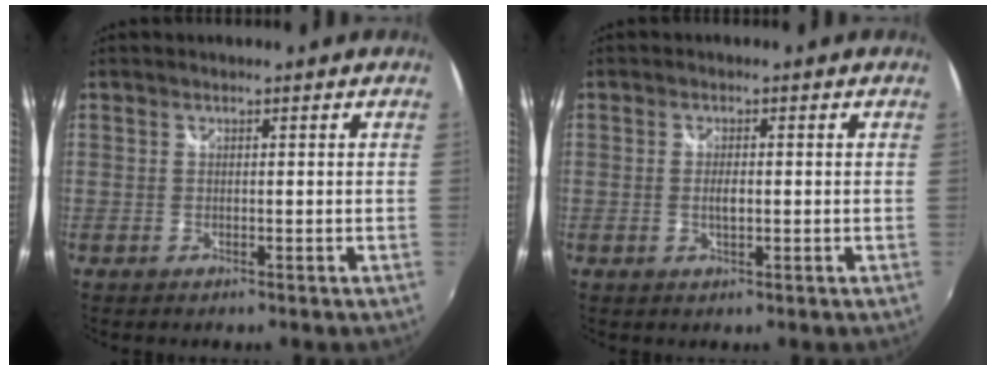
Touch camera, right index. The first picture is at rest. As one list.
[{"total": 2.0, "force": [-0.2, 0.8, 1.9], "torque": [-0.034, -0.002, -0.004]}]